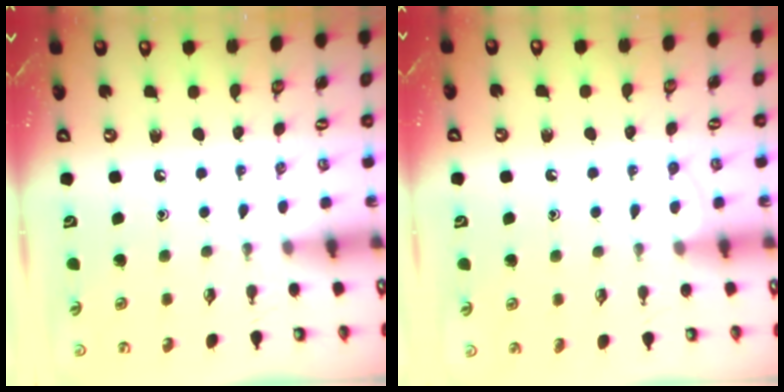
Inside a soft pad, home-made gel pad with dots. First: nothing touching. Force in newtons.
{"total": 5.8, "press": 5.8, "slide": 0.6}